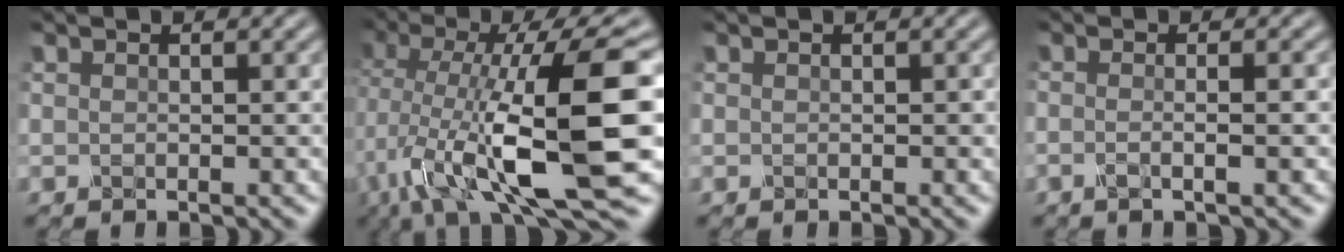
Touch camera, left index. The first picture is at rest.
{"total": 14.5, "force": [-3.0, 4.1, 13.6], "torque": [-0.246, -0.009, -0.053]}
{"total": 0.0}
{"total": 1.8, "force": [-0.8, 0.3, 1.6], "torque": [-0.020, -0.003, -0.028]}